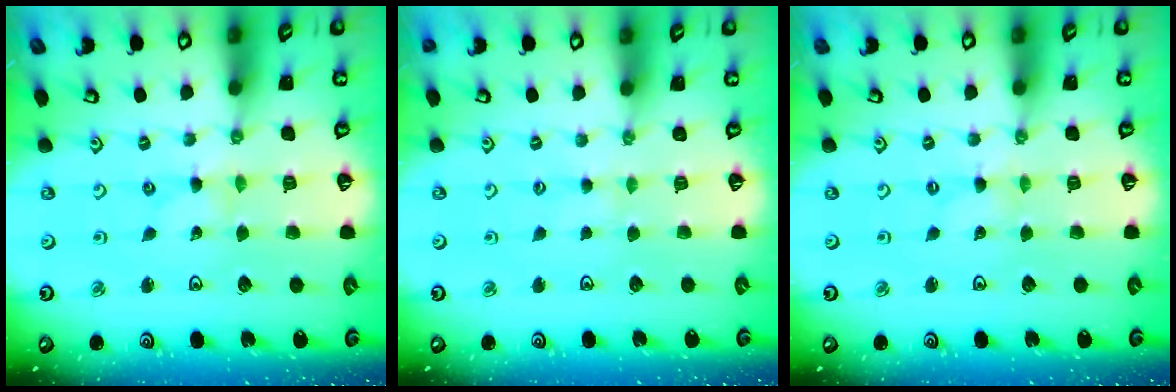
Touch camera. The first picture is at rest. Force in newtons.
{"total": 1.7, "press": 1.7, "slide": 0.3}
{"total": 0.0}